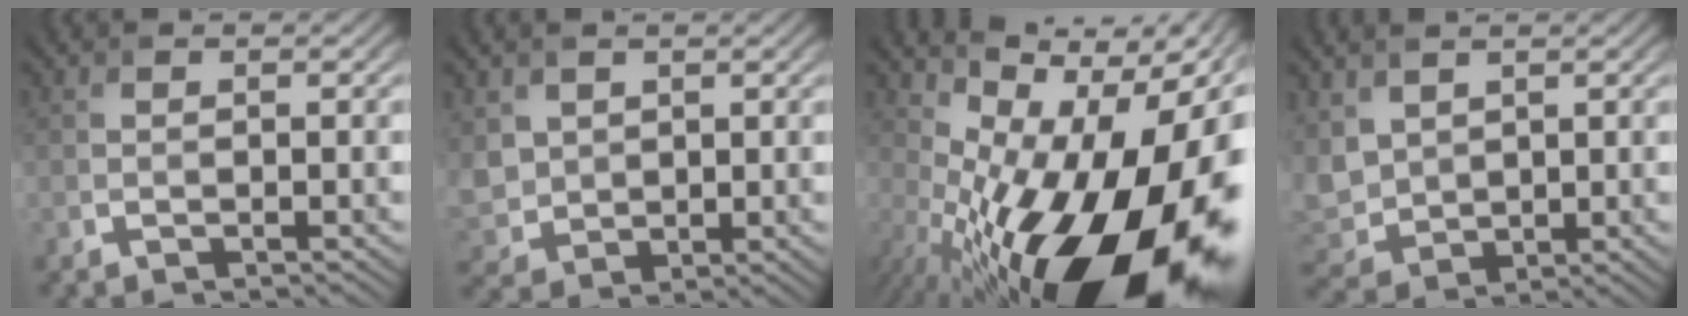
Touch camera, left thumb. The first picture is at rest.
{"total": 4.7, "force": [2.2, 3.8, 1.8], "torque": [-0.071, -0.007, 0.052]}
{"total": 19.7, "force": [-4.3, 9.3, 16.9], "torque": [-0.240, -0.009, -0.066]}
{"total": 6.1, "force": [2.5, 4.4, 3.5], "torque": [-0.120, -0.003, 0.055]}